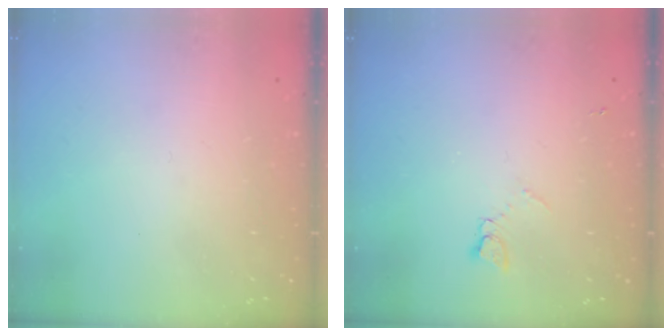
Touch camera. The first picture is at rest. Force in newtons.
{"total": 3.8, "press": 3.7, "slide": 0.6}